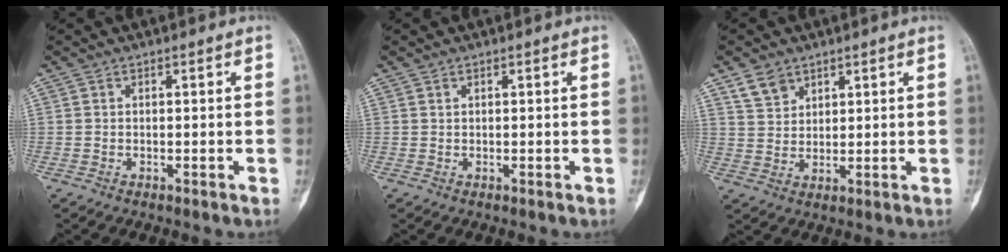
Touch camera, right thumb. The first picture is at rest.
{"total": 0.0}
{"total": 4.6, "force": [3.2, 3.0, 1.4], "torque": [-0.012, -0.017, 0.068]}